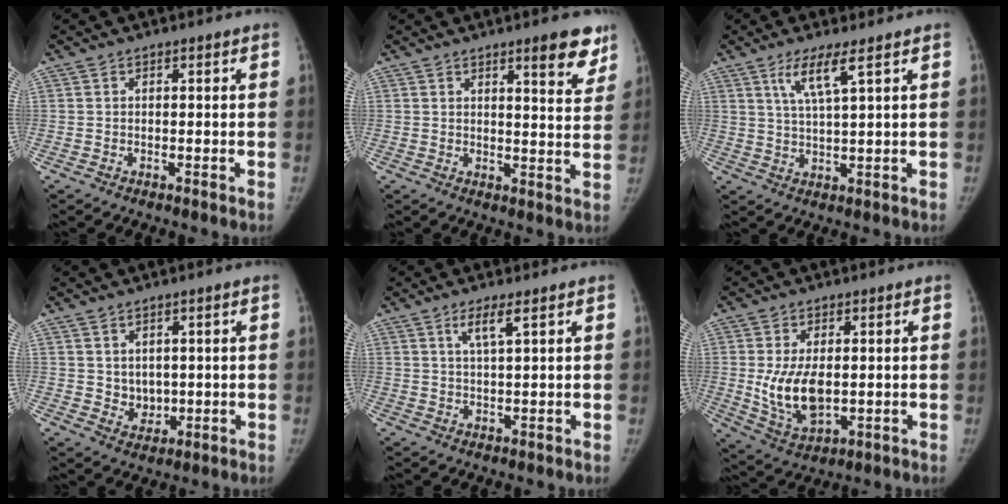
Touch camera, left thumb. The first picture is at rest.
{"total": 7.9, "force": [5.3, 1.9, 5.5], "torque": [-0.046, -0.032, 0.068]}
{"total": 5.7, "force": [3.2, 0.2, 4.7], "torque": [-0.099, -0.022, 0.067]}
{"total": 3.8, "force": [1.0, 3.1, 1.9], "torque": [-0.017, -0.014, 0.032]}
{"total": 3.5, "force": [2.0, 0.2, 2.9], "torque": [-0.063, -0.011, 0.041]}
{"total": 10.1, "force": [0.2, 5.6, 8.4], "torque": [-0.150, -0.016, 0.021]}